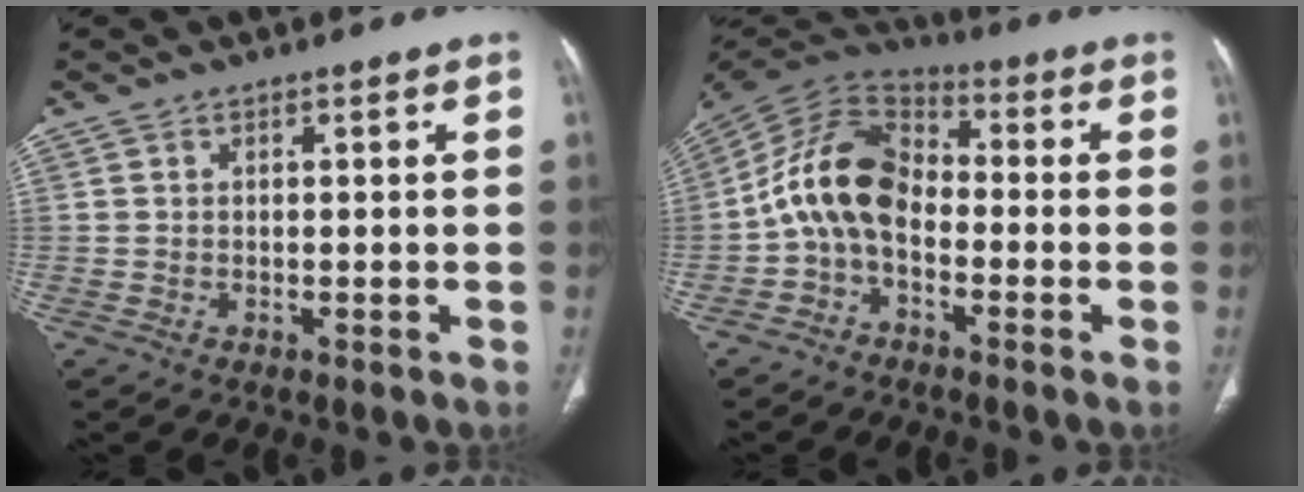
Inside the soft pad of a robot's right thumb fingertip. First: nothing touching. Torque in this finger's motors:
{"motor_torque": [1.98, 1.95, 1.66, -0.72, 0.18]}